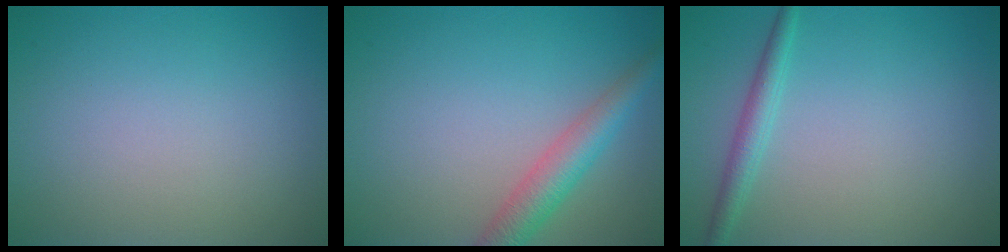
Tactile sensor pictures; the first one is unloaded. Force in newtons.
{"total": 3.7, "press": 3.7, "slide": 0.2}
{"total": 1.9, "press": 1.9, "slide": 0.2}